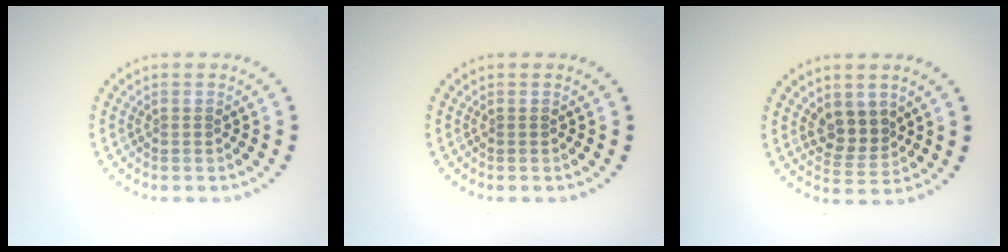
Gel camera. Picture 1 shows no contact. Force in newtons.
{"total": 0.0}
{"total": 2.9, "press": 2.6, "slide": 1.3}